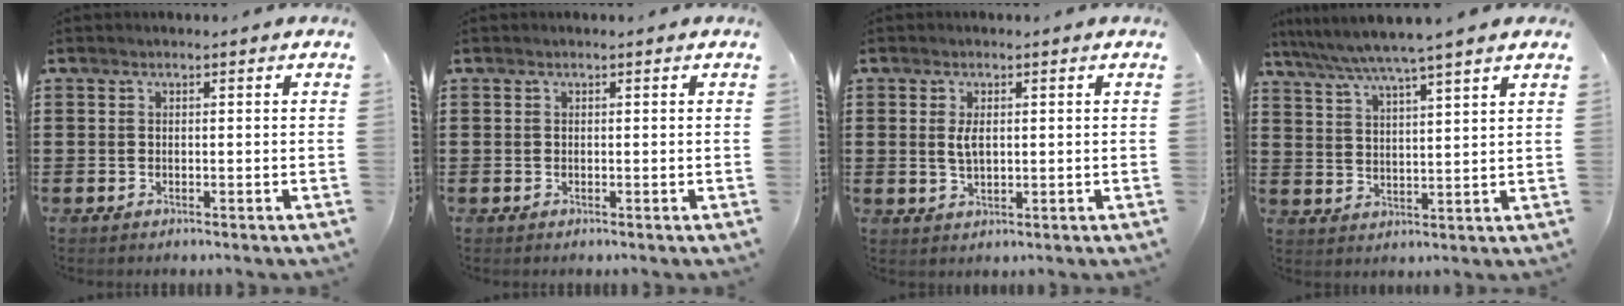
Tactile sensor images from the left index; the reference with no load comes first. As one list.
[{"total": 0.0}, {"total": 2.7, "force": [0.6, 1.2, 2.4], "torque": [-0.051, 0.005, 0.009]}, {"total": 5.5, "force": [4.7, -0.8, 2.7], "torque": [-0.069, -0.027, 0.078]}]